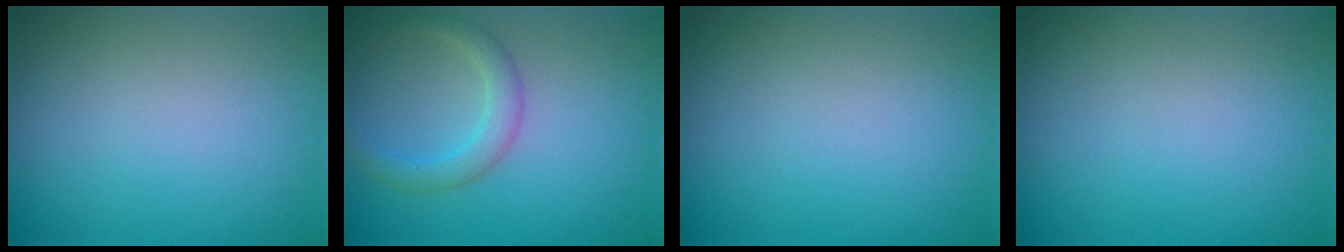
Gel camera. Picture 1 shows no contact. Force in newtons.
{"total": 2.5, "press": 2.5, "slide": 0.1}
{"total": 0.0}
{"total": 0.0}